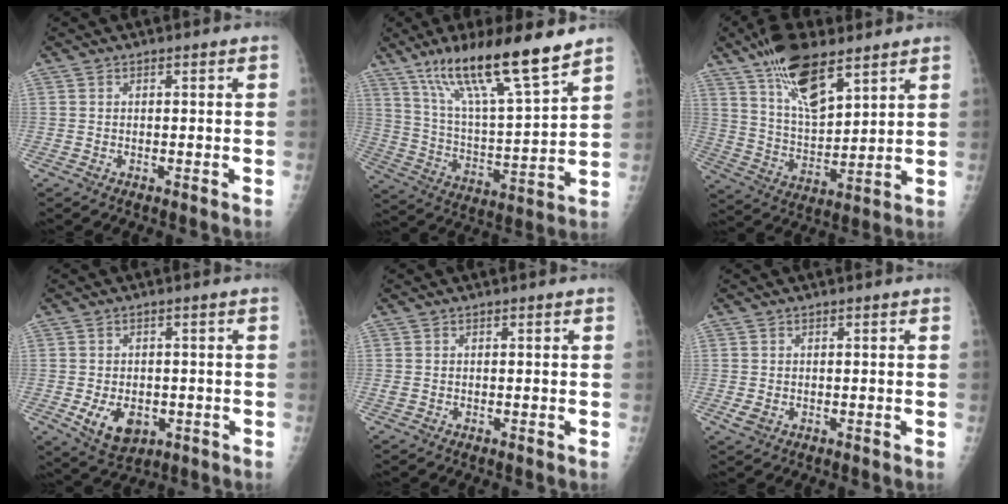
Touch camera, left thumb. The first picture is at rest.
{"total": 19.2, "force": [13.4, 2.7, 13.4], "torque": [-0.213, -0.065, 0.240]}
{"total": 14.8, "force": [9.6, 5.8, 9.7], "torque": [-0.151, -0.044, 0.182]}
{"total": 7.3, "force": [-2.0, 5.1, 4.9], "torque": [-0.064, 0.000, -0.020]}
{"total": 0.9, "force": [0.0, 0.7, 0.5], "torque": [-0.010, 0.000, 0.001]}
{"total": 1.9, "force": [-0.3, 1.6, 1.1], "torque": [-0.019, -0.003, -0.001]}